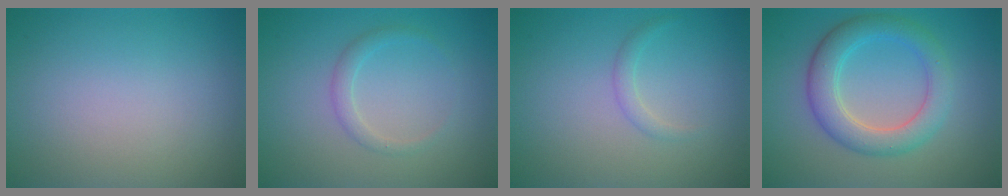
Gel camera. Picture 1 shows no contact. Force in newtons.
{"total": 1.4, "press": 1.4, "slide": 0.2}
{"total": 1.0, "press": 1.0, "slide": 0.1}
{"total": 4.7, "press": 4.7, "slide": 0.2}